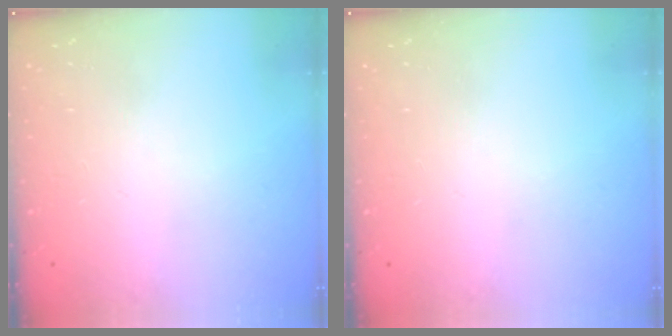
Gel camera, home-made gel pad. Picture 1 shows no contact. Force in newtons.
{"total": 0.0}